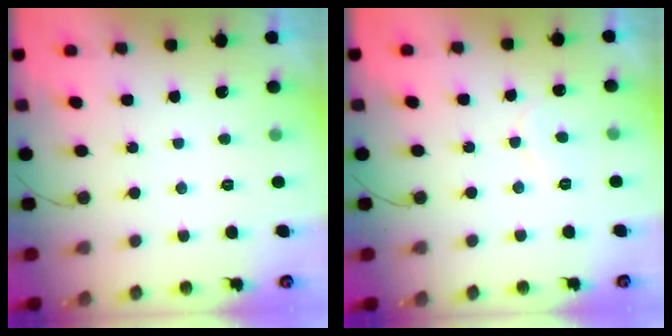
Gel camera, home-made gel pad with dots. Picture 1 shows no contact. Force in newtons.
{"total": 5.7, "press": 5.6, "slide": 0.6}